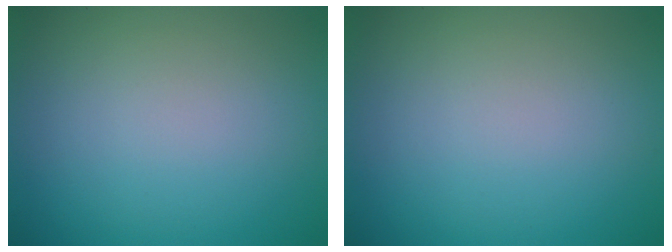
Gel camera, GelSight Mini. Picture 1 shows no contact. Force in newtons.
{"total": 0.0}